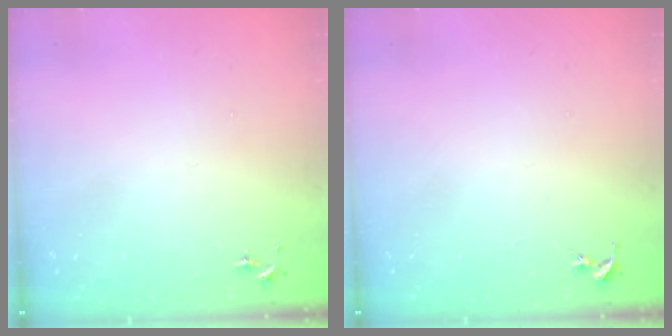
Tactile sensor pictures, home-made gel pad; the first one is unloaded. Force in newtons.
{"total": 0.0}